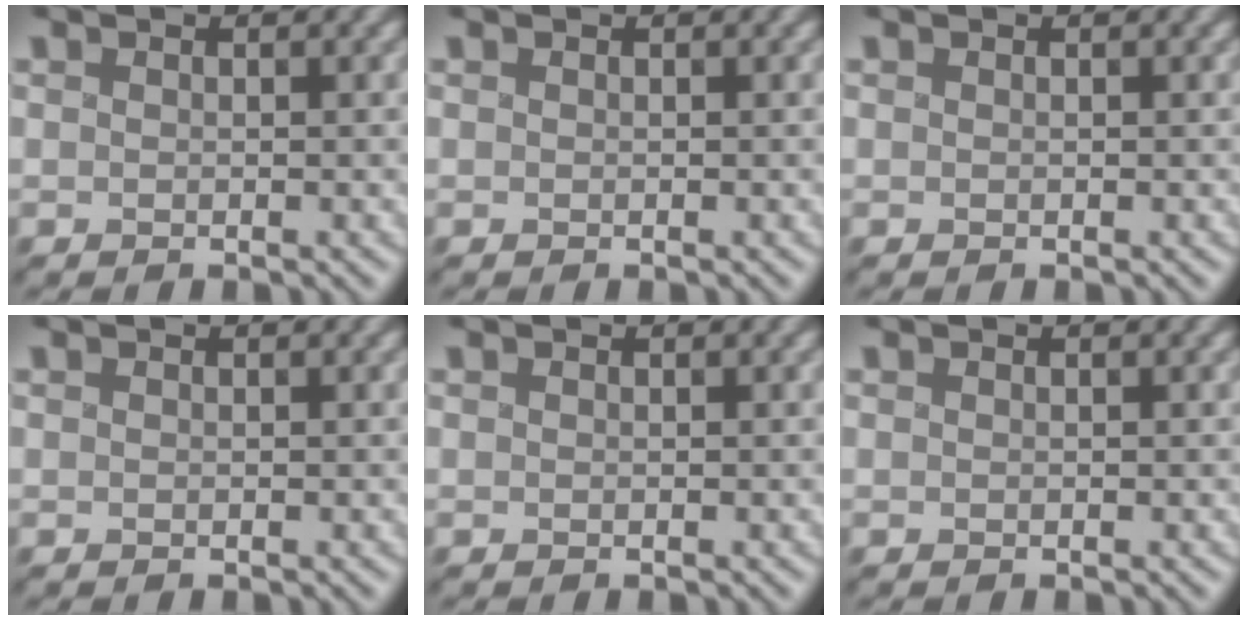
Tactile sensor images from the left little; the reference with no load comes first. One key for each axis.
{"total": 0.0}
{"total": 0.0}
{"total": 0.0}
{"total": 0.0}
{"total": 0.0}